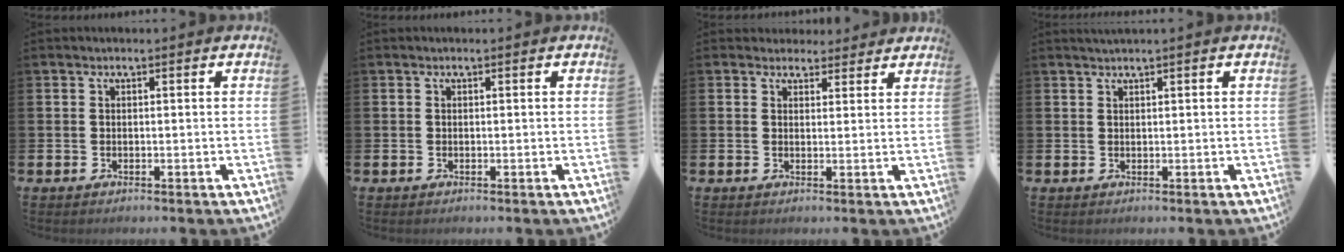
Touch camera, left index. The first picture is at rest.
{"total": 0.0}
{"total": 3.1, "force": [2.8, 1.2, -0.3], "torque": [0.010, -0.010, 0.051]}
{"total": 0.9, "force": [0.8, -0.2, 0.4], "torque": [-0.010, 0.004, 0.016]}